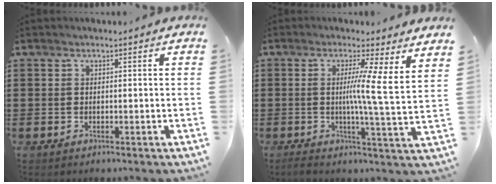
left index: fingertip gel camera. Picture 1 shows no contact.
{"total": 7.0, "force": [2.5, -0.5, 6.5], "torque": [-0.109, -0.037, 0.031]}